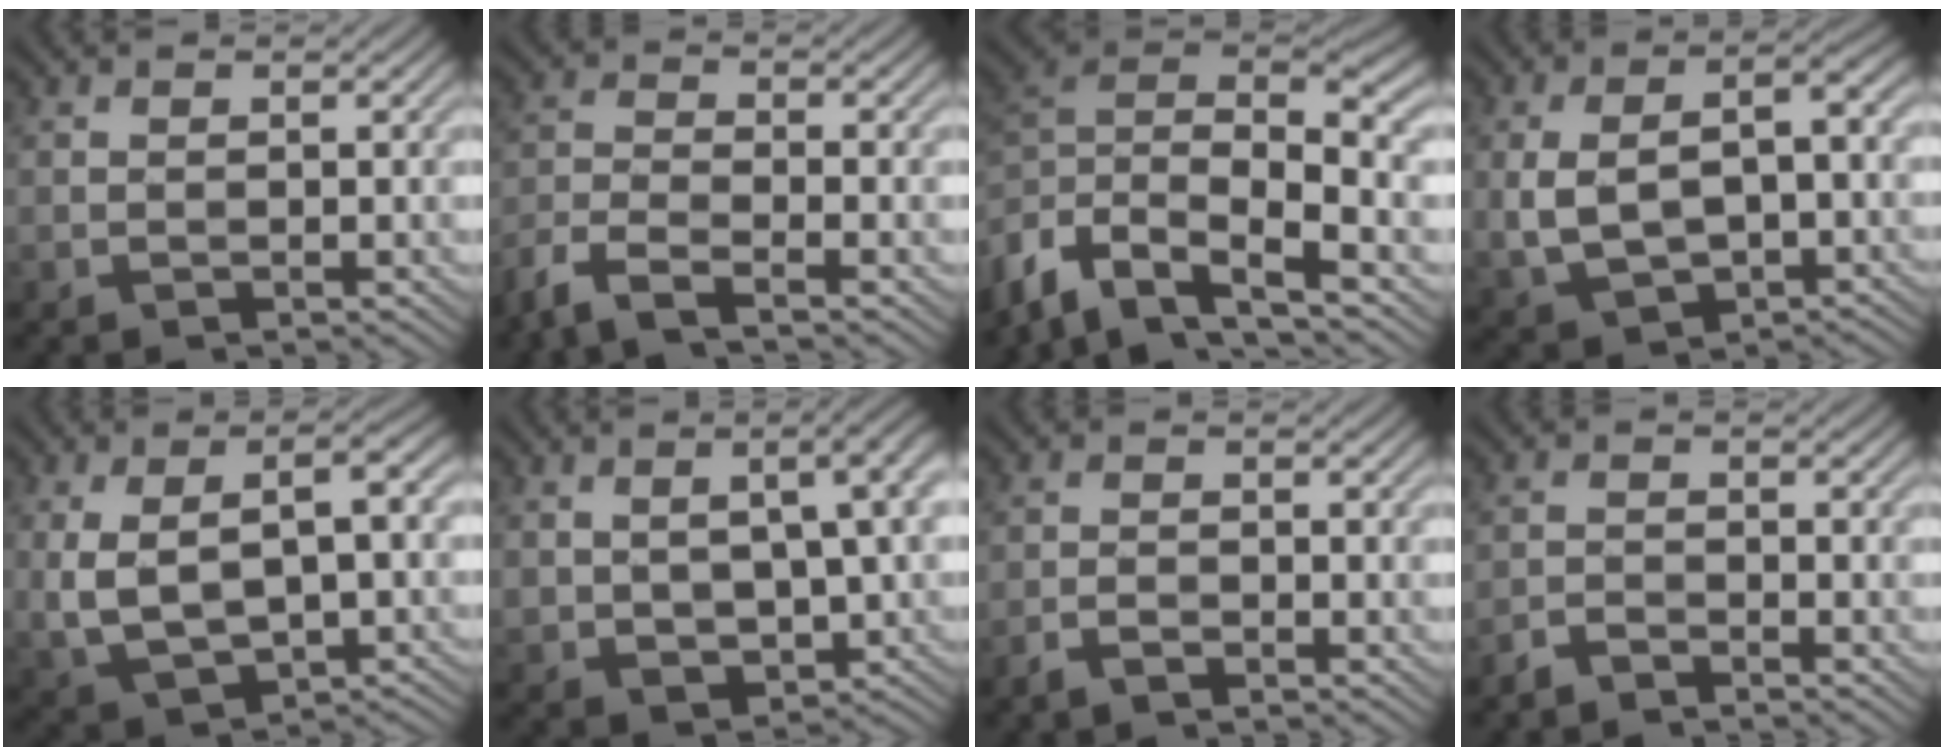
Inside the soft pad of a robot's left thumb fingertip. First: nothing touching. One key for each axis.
{"total": 5.8, "fx": -4.5, "fy": 1.4, "fz": 3.4, "tx": -0.078, "ty": -0.008, "tz": -0.103}
{"total": 11.5, "fx": -4.7, "fy": 5.9, "fz": 8.7, "tx": -0.203, "ty": -0.006, "tz": -0.095}
{"total": 9.1, "fx": -1.0, "fy": 5.2, "fz": 7.4, "tx": -0.158, "ty": -0.013, "tz": -0.011}
{"total": 9.8, "fx": 0.0, "fy": 5.2, "fz": 8.3, "tx": -0.179, "ty": -0.018, "tz": 0.011}
{"total": 10.9, "fx": 0.9, "fy": 5.9, "fz": 9.2, "tx": -0.165, "ty": -0.013, "tz": 0.040}
{"total": 1.8, "fx": -1.5, "fy": 0.5, "fz": 1.0, "tx": -0.023, "ty": -0.001, "tz": -0.033}
{"total": 2.1, "fx": -2.0, "fy": 0.2, "fz": 0.7, "tx": -0.013, "ty": -0.001, "tz": -0.048}